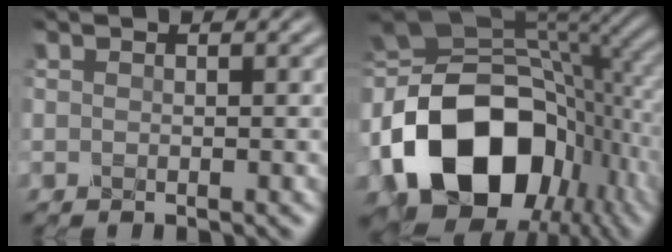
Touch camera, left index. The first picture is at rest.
{"total": 17.2, "force": [-5.5, 12.0, 11.0], "torque": [-0.207, -0.022, -0.093]}